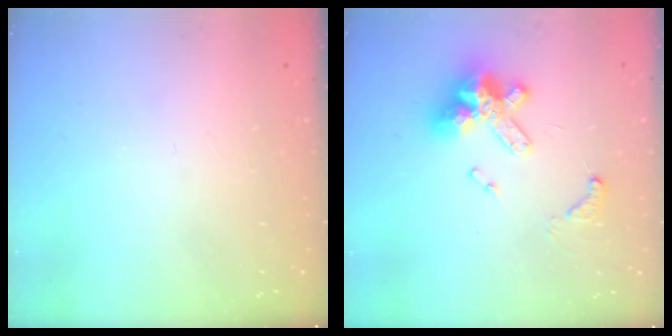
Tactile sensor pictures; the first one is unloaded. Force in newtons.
{"total": 14.2, "press": 14.1, "slide": 2.1}